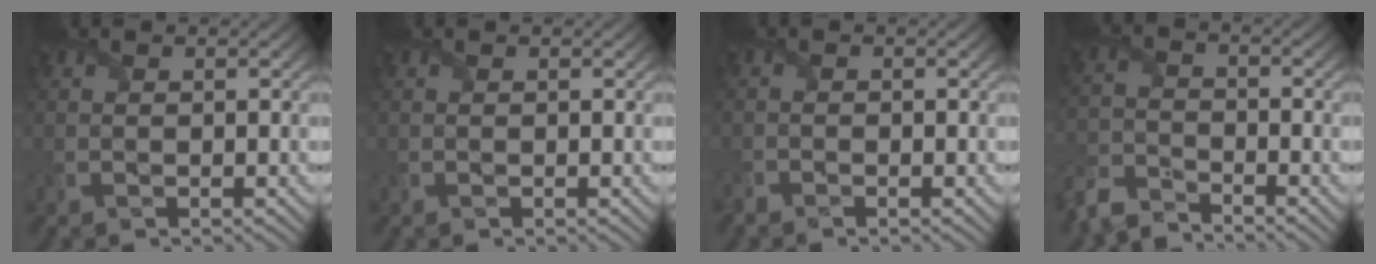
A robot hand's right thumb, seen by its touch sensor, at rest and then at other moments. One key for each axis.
{"total": 0.0}
{"total": 0.9, "fx": -0.9, "fy": 0.0, "fz": 0.0, "tx": -0.003, "ty": -0.005, "tz": -0.025}
{"total": 5.3, "fx": -4.9, "fy": 1.5, "fz": 1.4, "tx": -0.033, "ty": -0.009, "tz": -0.116}